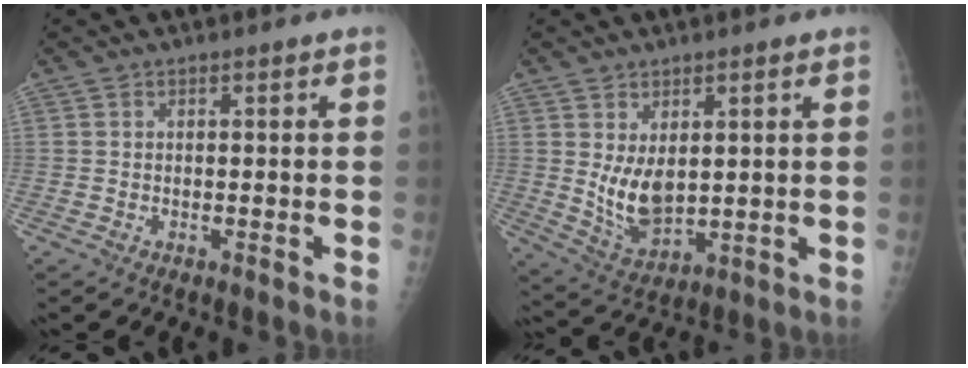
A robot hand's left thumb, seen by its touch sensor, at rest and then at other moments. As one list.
[{"total": 7.9, "force": [1.6, 4.4, 6.4], "torque": [-0.100, -0.026, 0.048]}]